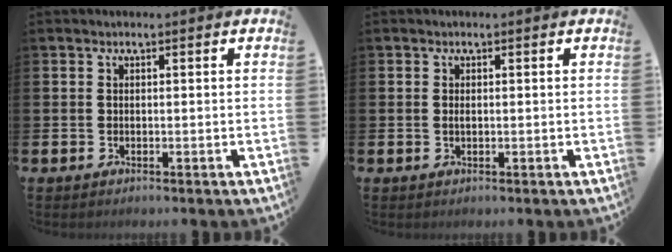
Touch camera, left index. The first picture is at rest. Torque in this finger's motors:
{"motor_torque": [0.29, 0.27, 0.01, 0.00]}